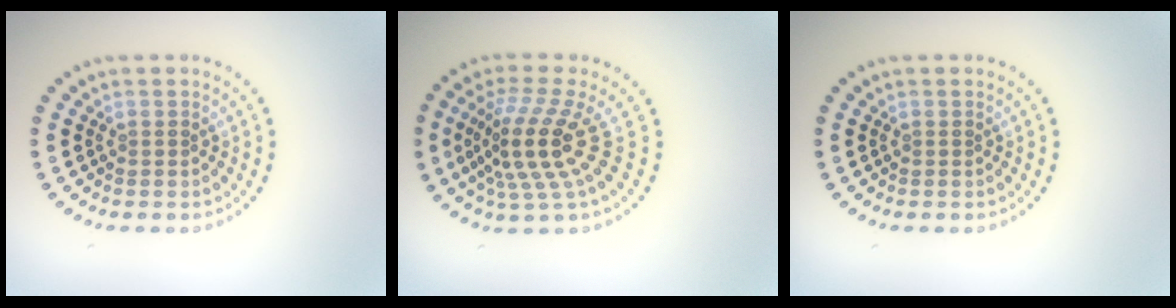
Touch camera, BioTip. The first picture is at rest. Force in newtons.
{"total": 5.2, "press": 3.7, "slide": 3.7}
{"total": 0.0}